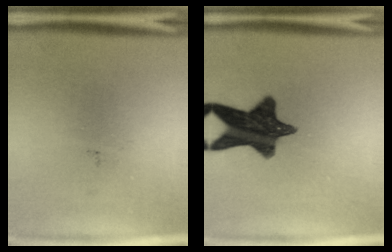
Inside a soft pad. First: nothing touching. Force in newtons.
{"total": 12.9}